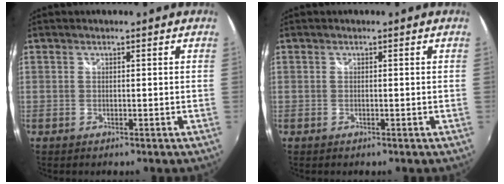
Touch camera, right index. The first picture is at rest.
{"total": 0.0}